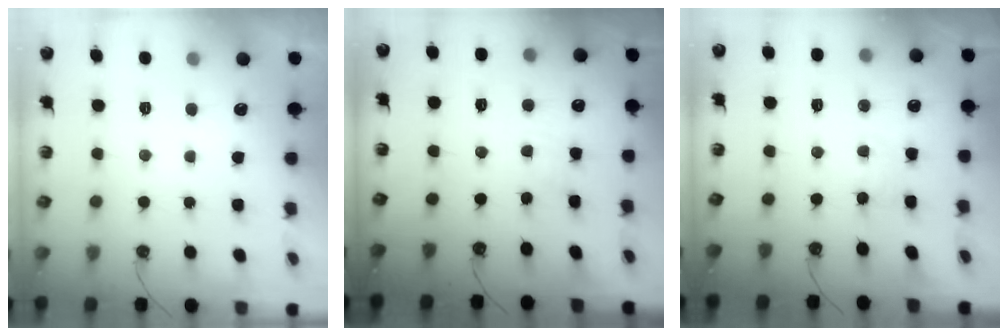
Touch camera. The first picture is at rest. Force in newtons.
{"total": 2.0, "press": 2.0, "slide": 0.4}
{"total": 1.7, "press": 1.7, "slide": 0.2}